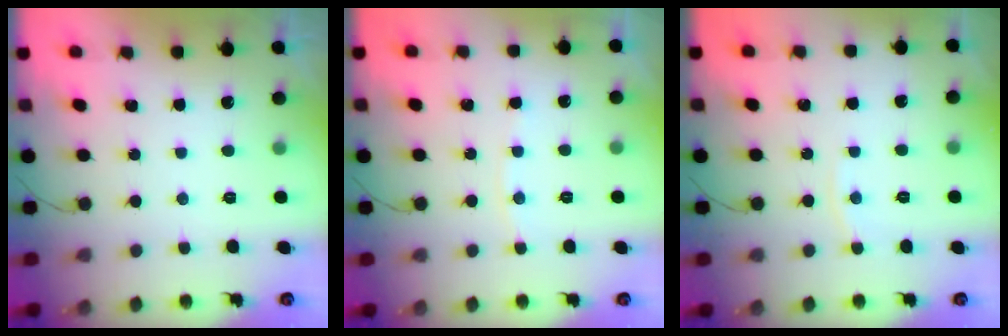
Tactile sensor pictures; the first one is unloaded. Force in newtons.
{"total": 2.9, "press": 2.8, "slide": 0.4}
{"total": 2.7, "press": 2.7, "slide": 0.3}